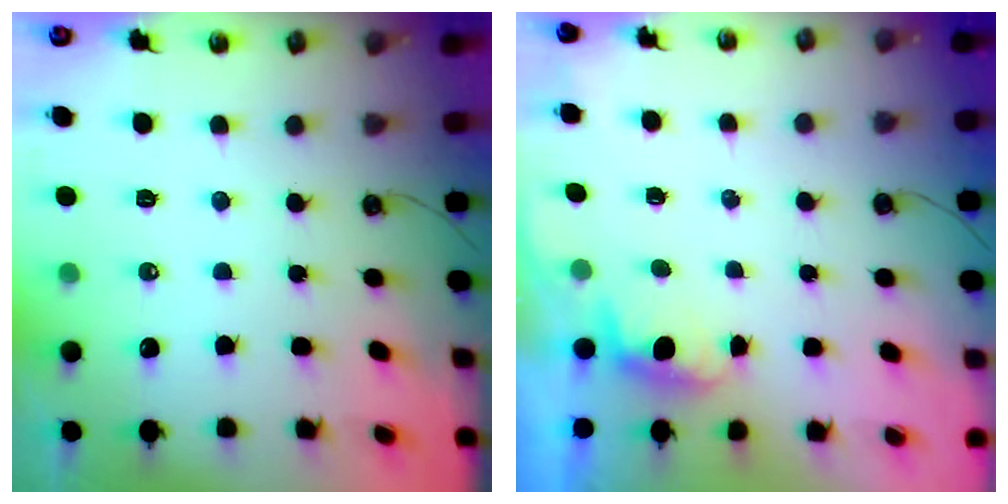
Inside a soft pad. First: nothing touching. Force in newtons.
{"total": 0.7, "press": 0.1, "slide": 0.7}